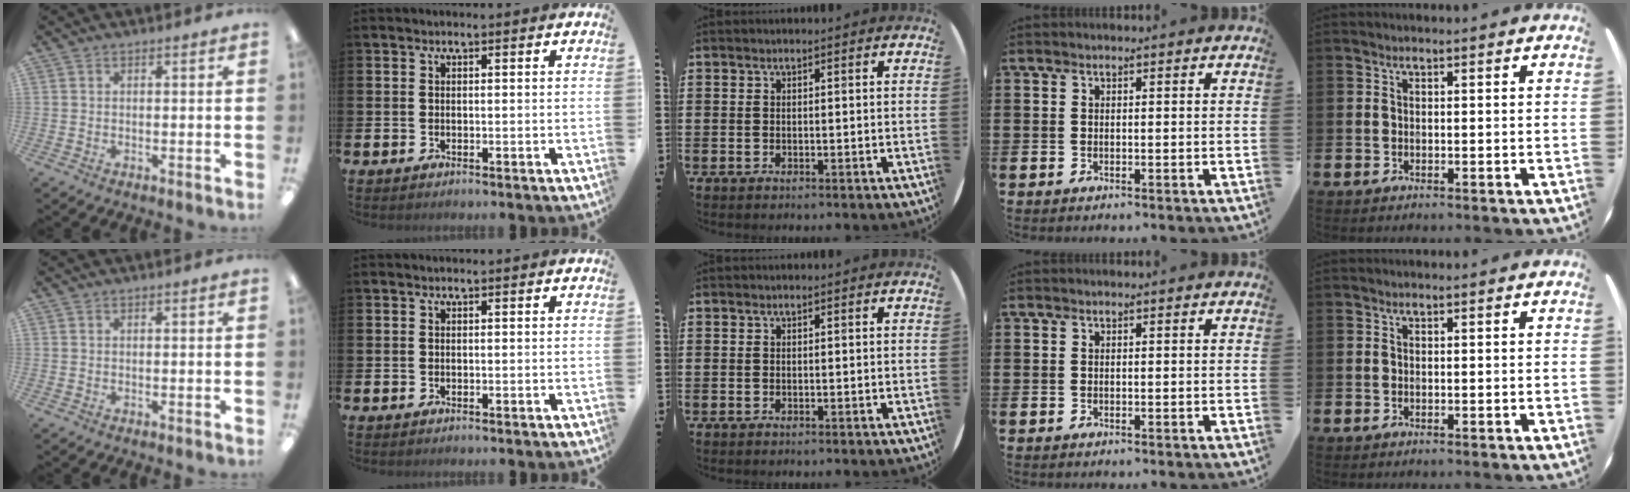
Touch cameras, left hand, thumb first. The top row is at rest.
{}